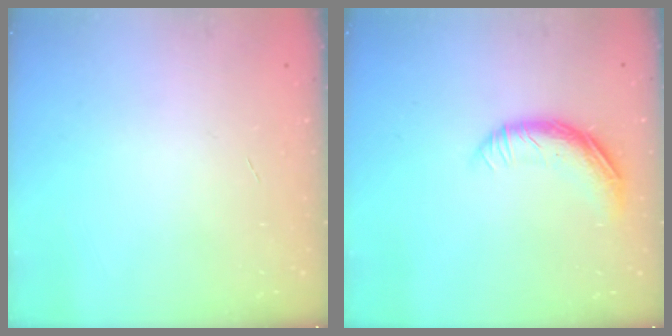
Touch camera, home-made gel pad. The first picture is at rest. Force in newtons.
{"total": 10.6, "press": 10.5, "slide": 1.7}